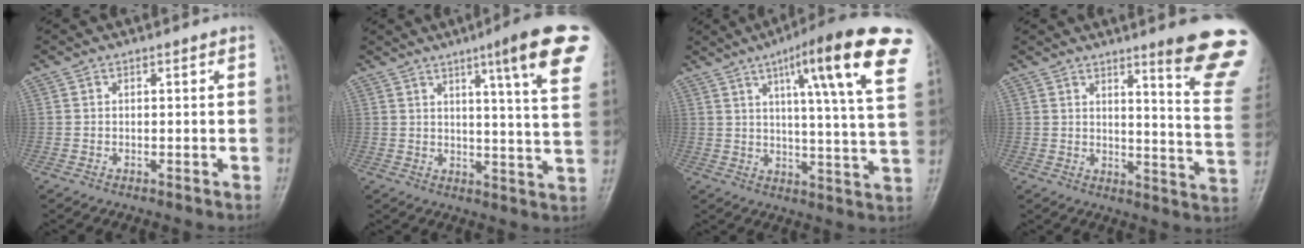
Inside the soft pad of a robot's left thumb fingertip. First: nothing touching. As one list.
[{"total": 15.9, "force": [8.4, 1.2, 13.4], "torque": [-0.160, -0.039, 0.098]}, {"total": 21.8, "force": [10.6, 3.0, 18.8], "torque": [-0.248, -0.025, 0.136]}, {"total": 15.4, "force": [10.5, 0.8, 11.2], "torque": [-0.114, -0.079, 0.127]}]